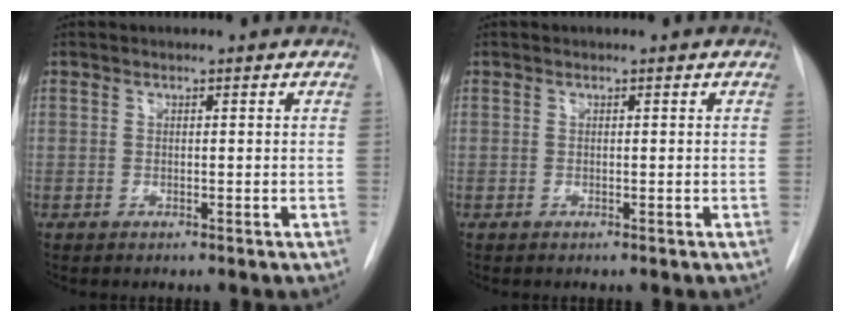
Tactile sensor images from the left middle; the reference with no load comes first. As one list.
[{"total": 0.0}]